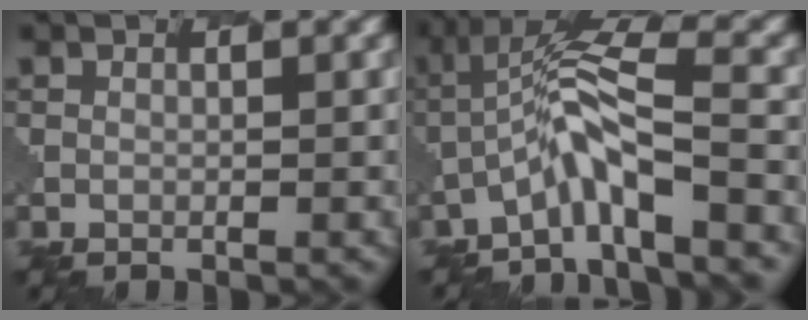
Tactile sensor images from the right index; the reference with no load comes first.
{"total": 5.5, "force": [-2.9, 0.8, 4.6], "torque": [-0.087, 0.015, -0.062]}